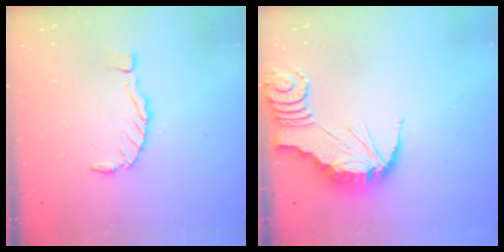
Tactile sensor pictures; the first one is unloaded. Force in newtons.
{"total": 2.2, "press": 2.2, "slide": 0.2}